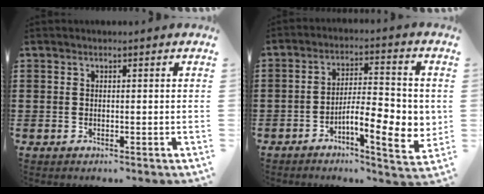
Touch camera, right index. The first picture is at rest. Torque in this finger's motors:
{"motor_torque": [1.36, -0.78, 0.77, 0.18]}